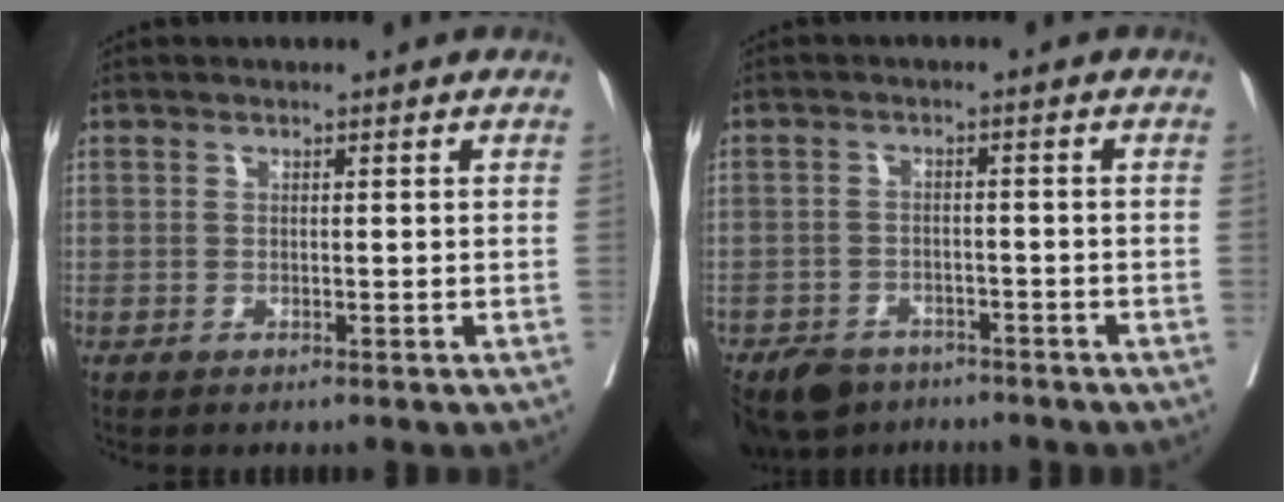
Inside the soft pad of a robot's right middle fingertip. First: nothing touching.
{"total": 8.3, "force": [-6.6, 4.4, 2.5], "torque": [-0.043, -0.007, -0.101]}